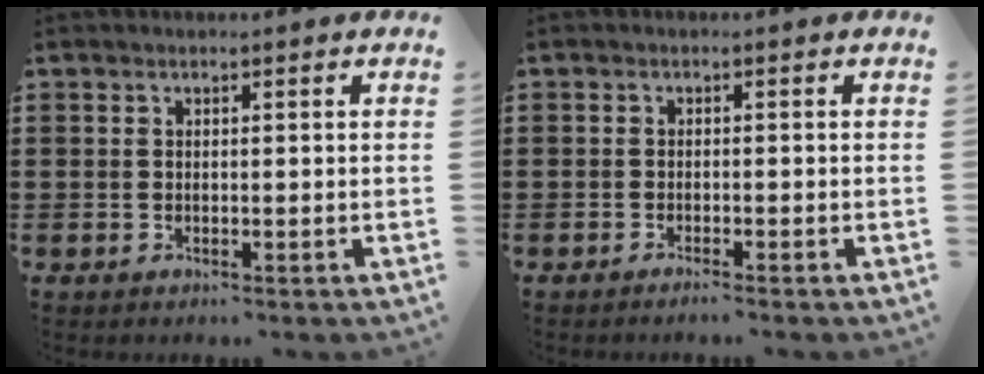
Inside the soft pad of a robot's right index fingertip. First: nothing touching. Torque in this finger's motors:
{"motor_torque": [-0.94, 1.20, -0.62, -0.07]}